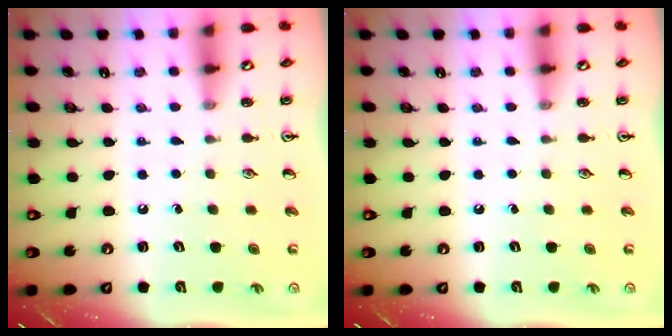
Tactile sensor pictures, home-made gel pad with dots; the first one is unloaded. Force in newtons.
{"total": 0.0}